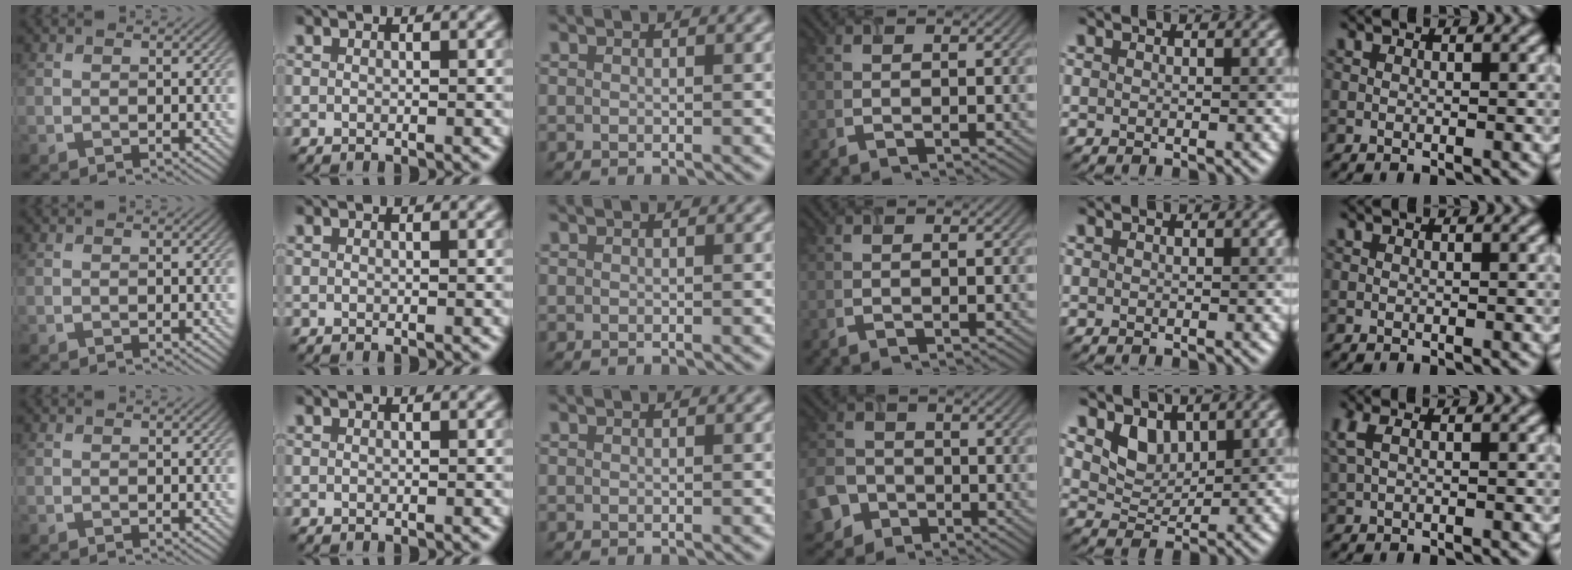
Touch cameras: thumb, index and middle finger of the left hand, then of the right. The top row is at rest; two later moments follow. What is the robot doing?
{"motion": "close", "object": "airpods case & airpods"}